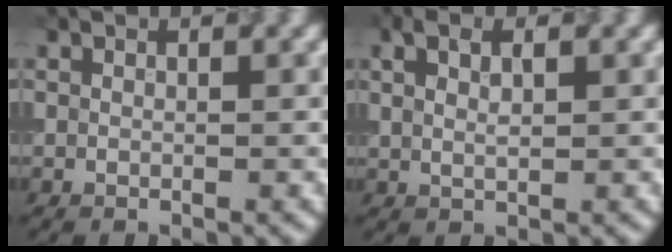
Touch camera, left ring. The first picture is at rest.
{"total": 2.4, "force": [1.1, 1.0, 1.9], "torque": [-0.040, 0.003, 0.022]}